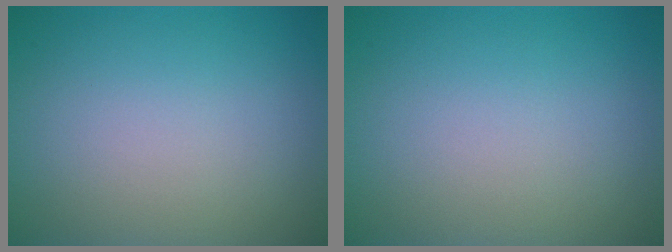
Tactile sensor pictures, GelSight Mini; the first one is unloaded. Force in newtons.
{"total": 0.0}